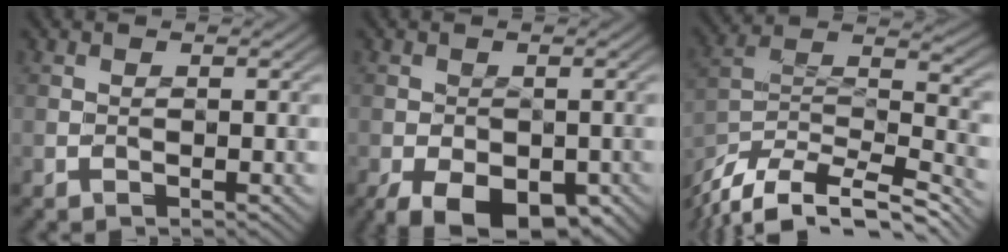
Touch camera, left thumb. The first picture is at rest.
{"total": 8.5, "force": [-5.1, 4.1, 5.4], "torque": [-0.093, -0.018, -0.069]}
{"total": 13.1, "force": [-10.5, 4.0, 6.8], "torque": [-0.161, 0.004, -0.170]}